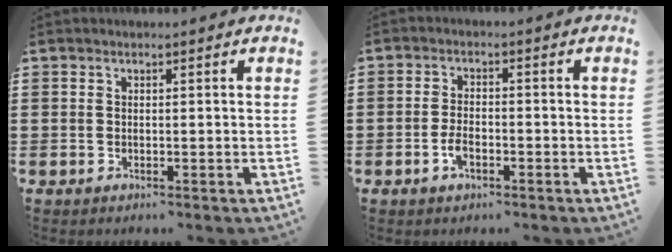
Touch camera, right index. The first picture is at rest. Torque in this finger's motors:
{"motor_torque": [1.02, 1.12, 0.05, 0.00]}